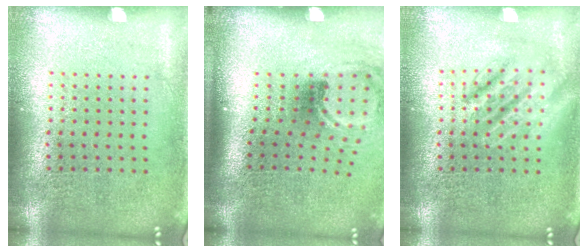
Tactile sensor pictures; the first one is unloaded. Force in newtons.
{"total": 1.9, "press": 1.2, "slide": 1.5}
{"total": 2.8, "press": 2.8, "slide": 0.4}